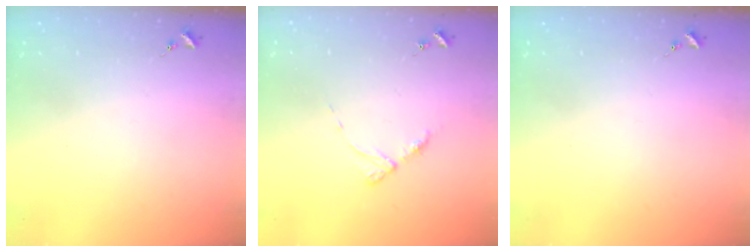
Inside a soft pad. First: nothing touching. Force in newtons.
{"total": 5.2, "press": 5.1, "slide": 0.6}
{"total": 0.0}